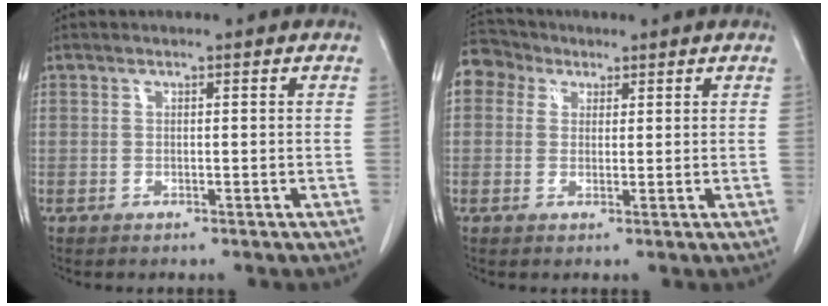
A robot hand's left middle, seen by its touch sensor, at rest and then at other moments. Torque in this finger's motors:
{"motor_torque": [0.69, -0.56, 0.33, 0.03]}